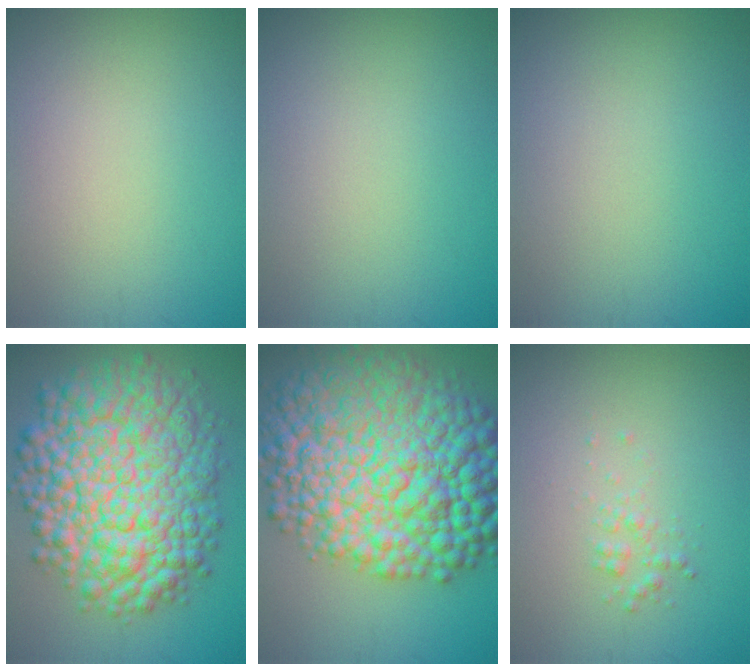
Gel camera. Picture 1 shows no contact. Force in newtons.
{"total": 0.0}
{"total": 0.0}
{"total": 13.2, "press": 13.2, "slide": 0.2}
{"total": 16.3, "press": 16.3, "slide": 0.0}
{"total": 1.2, "press": 1.2, "slide": 0.0}